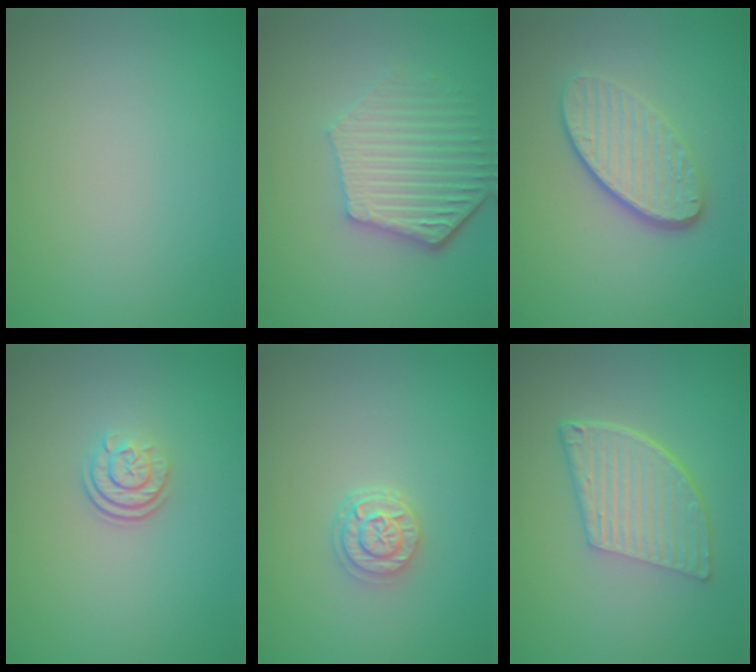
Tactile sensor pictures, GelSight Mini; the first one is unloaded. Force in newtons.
{"total": 5.4, "press": 4.2, "slide": 3.4}
{"total": 4.3, "press": 3.3, "slide": 2.8}
{"total": 2.4, "press": 1.8, "slide": 1.6}
{"total": 2.3, "press": 2.0, "slide": 1.1}
{"total": 6.1, "press": 4.1, "slide": 4.5}